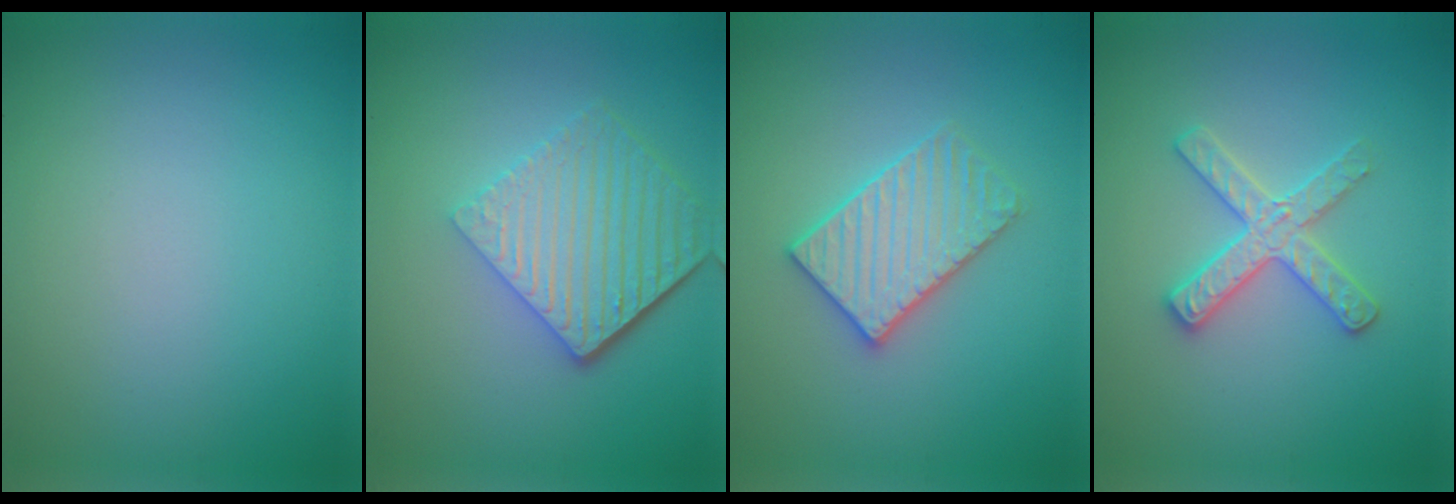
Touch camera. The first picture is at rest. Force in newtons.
{"total": 5.8, "press": 4.2, "slide": 4.0}
{"total": 3.4, "press": 3.4, "slide": 0.5}
{"total": 2.9, "press": 2.9, "slide": 0.5}